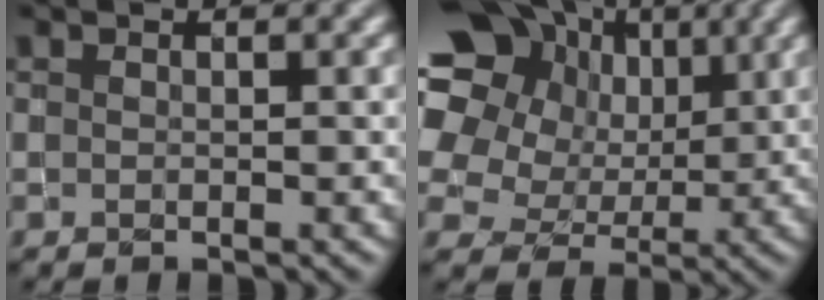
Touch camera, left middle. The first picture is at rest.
{"total": 19.4, "force": [6.6, 15.9, 8.9], "torque": [-0.214, 0.029, 0.105]}